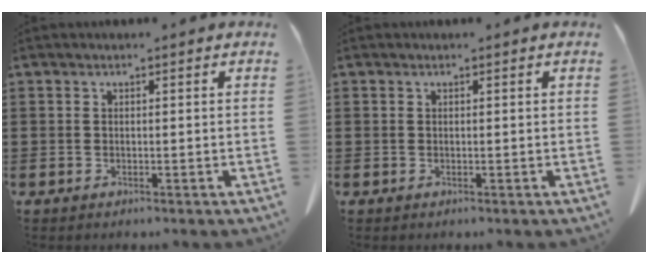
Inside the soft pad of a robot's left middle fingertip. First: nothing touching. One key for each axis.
{"total": 0.0}